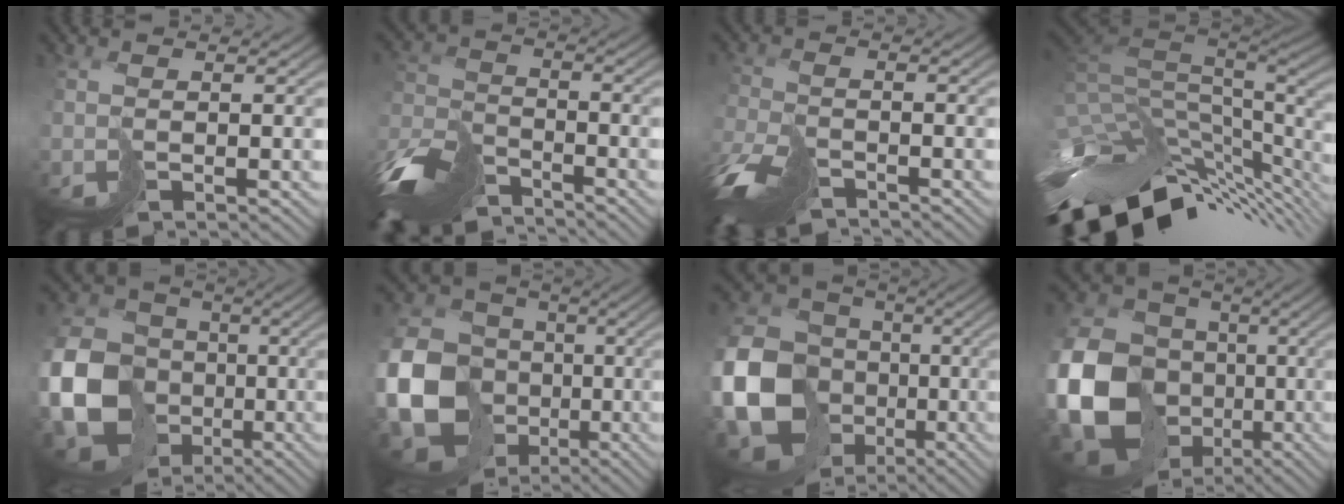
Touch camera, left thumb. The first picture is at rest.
{"total": 11.6, "force": [-9.5, 4.4, 4.8], "torque": [-0.119, -0.020, -0.191]}
{"total": 7.6, "force": [-6.1, 2.7, 3.7], "torque": [-0.093, -0.022, -0.122]}
{"total": 12.2, "force": [-2.6, 6.4, 10.1], "torque": [-0.210, -0.019, -0.031]}
{"total": 16.2, "force": [-3.7, 13.8, 7.6], "torque": [-0.224, -0.035, -0.065]}
{"total": 18.7, "force": [-4.1, 16.2, 8.3], "torque": [-0.227, -0.044, -0.092]}
{"total": 20.5, "force": [-4.8, 17.9, 8.7], "torque": [-0.240, -0.042, -0.109]}
{"total": 21.0, "force": [-4.4, 18.3, 9.3], "torque": [-0.250, -0.046, -0.096]}